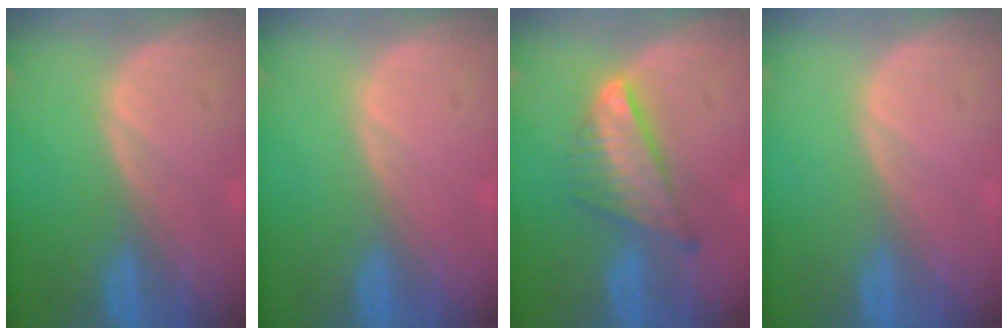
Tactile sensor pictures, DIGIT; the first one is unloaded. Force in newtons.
{"total": 0.0}
{"total": 7.6, "press": 6.5, "slide": 3.9}
{"total": 0.0}